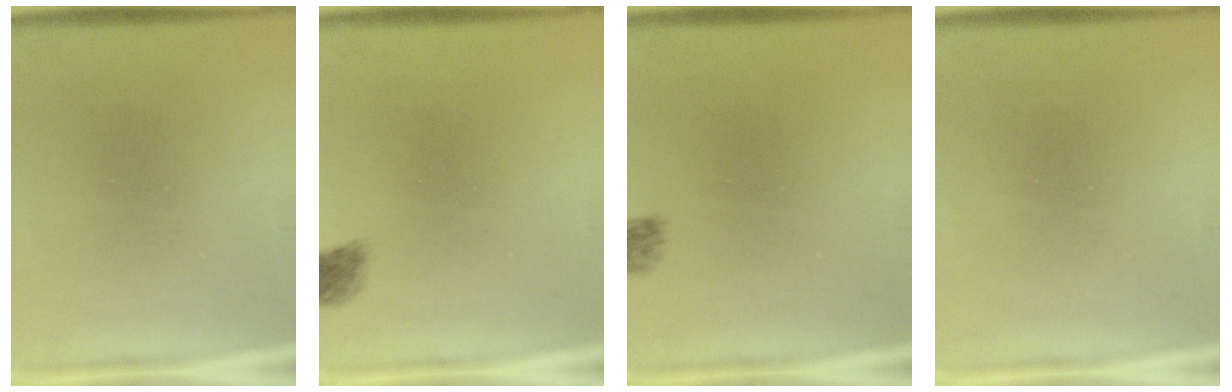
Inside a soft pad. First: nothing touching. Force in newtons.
{"total": 2.2}
{"total": 1.2}
{"total": 0.0}